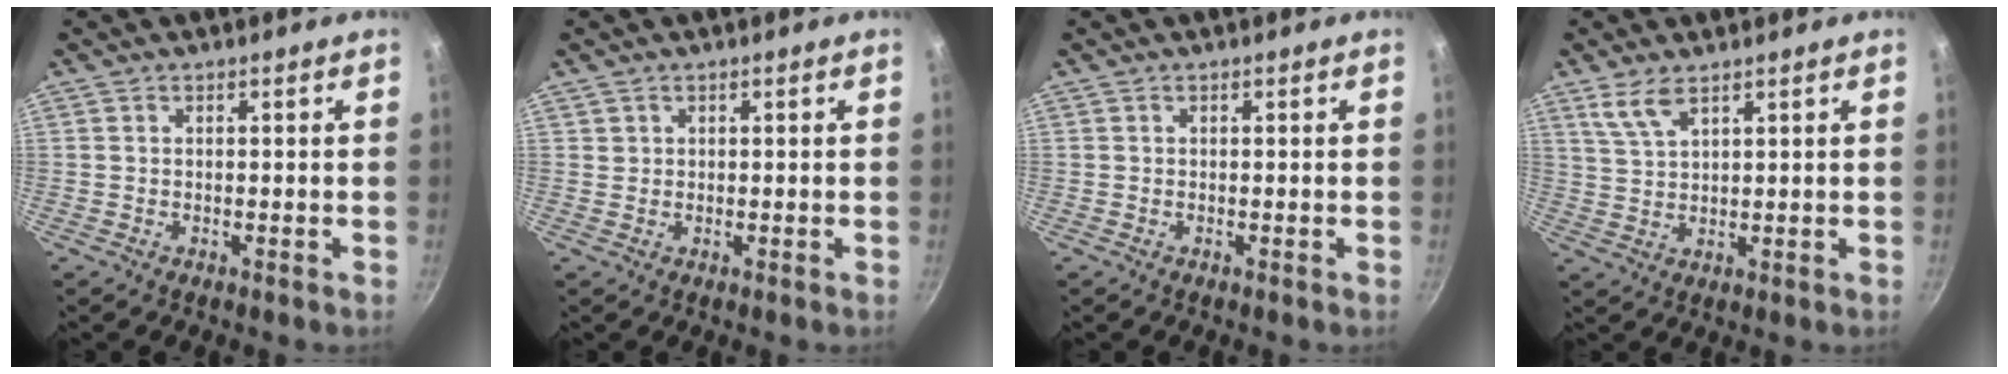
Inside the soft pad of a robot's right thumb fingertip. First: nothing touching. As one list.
[{"total": 0.8, "force": [0.4, 0.7, 0.1], "torque": [0.009, 0.008, 0.007]}, {"total": 0.0}, {"total": 4.9, "force": [3.3, 1.6, 3.3], "torque": [-0.065, -0.016, 0.075]}]